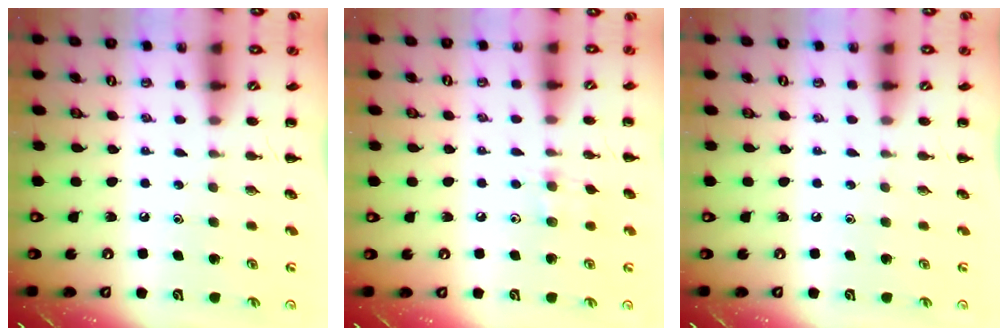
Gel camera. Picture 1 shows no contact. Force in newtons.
{"total": 5.8, "press": 5.6, "slide": 1.6}
{"total": 0.0}